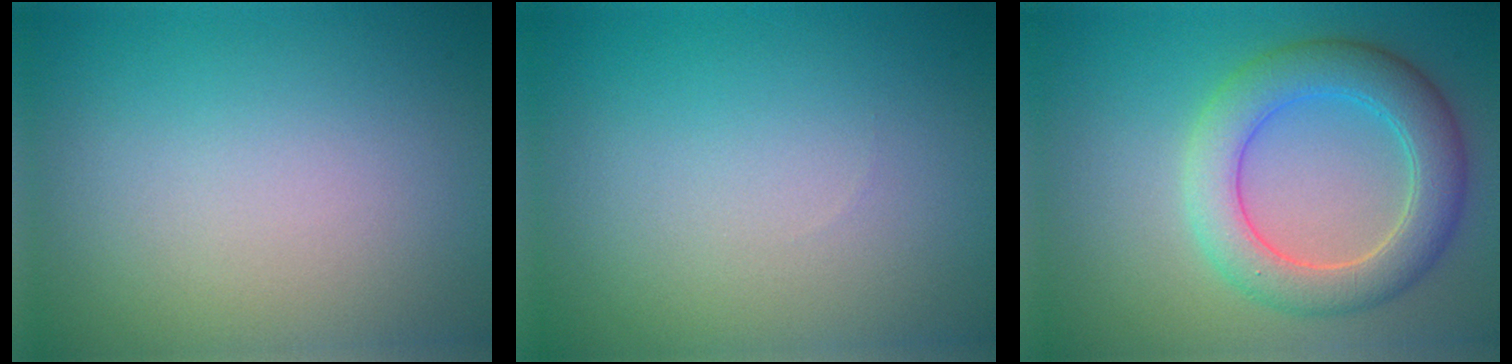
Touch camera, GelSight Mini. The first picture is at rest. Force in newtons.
{"total": 0.0}
{"total": 5.6, "press": 5.6, "slide": 0.4}